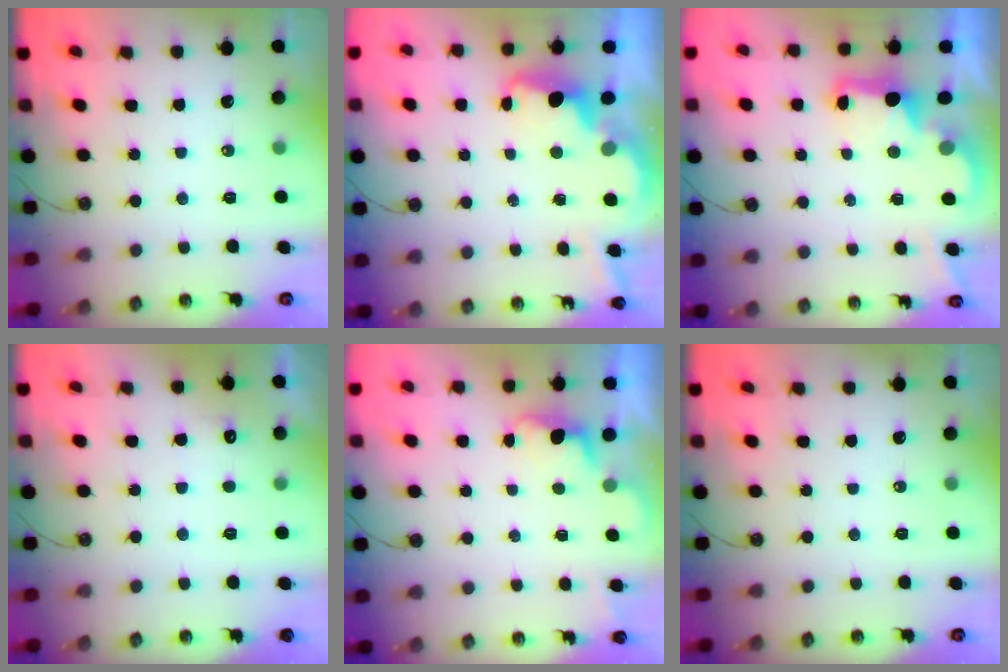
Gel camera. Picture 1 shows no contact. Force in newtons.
{"total": 3.7, "press": 3.6, "slide": 0.7}
{"total": 2.9, "press": 2.8, "slide": 0.6}
{"total": 5.1, "press": 5.0, "slide": 0.5}
{"total": 0.9, "press": 0.6, "slide": 0.7}
{"total": 0.0}